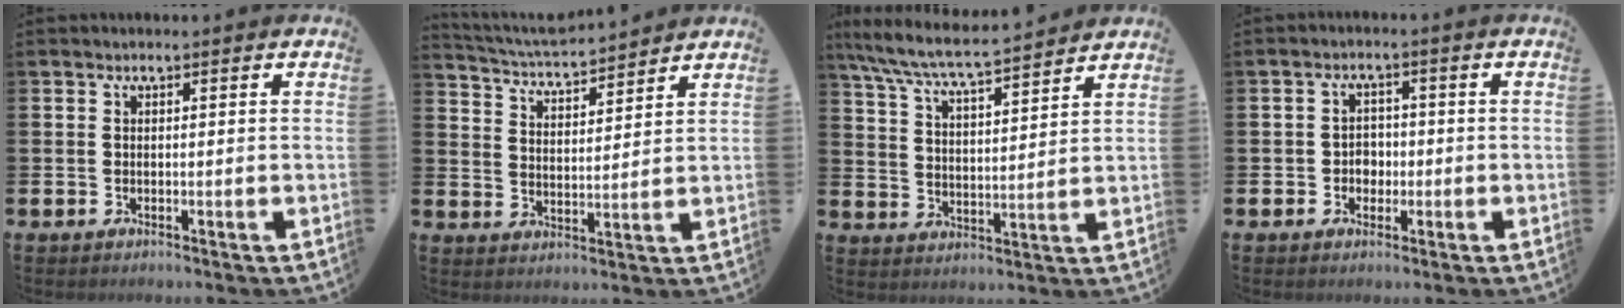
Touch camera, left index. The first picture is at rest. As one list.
[{"total": 4.9, "force": [4.9, 0.3, 0.5], "torque": [-0.031, -0.037, 0.084]}, {"total": 7.1, "force": [6.6, 0.3, 2.6], "torque": [-0.080, -0.044, 0.115]}, {"total": 2.6, "force": [-0.6, 2.3, 1.0], "torque": [-0.013, 0.004, -0.019]}]